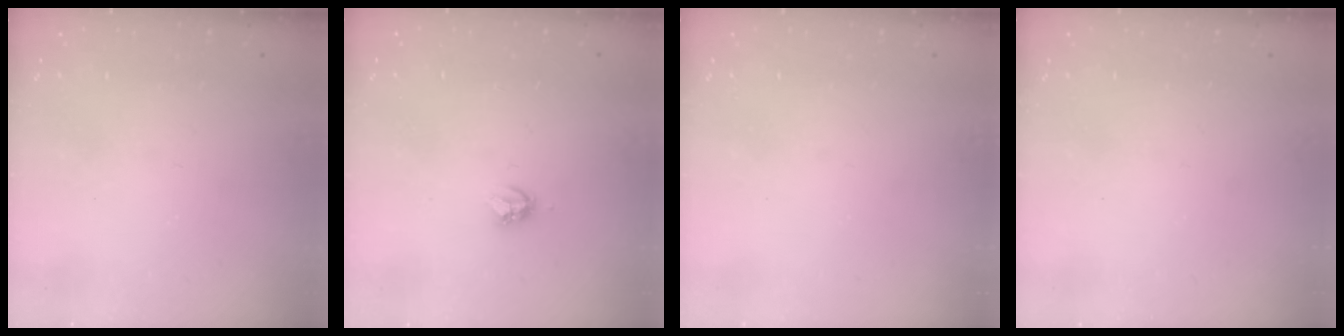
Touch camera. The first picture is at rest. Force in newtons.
{"total": 3.8, "press": 3.7, "slide": 0.4}
{"total": 0.6, "press": 0.4, "slide": 0.4}
{"total": 0.0}